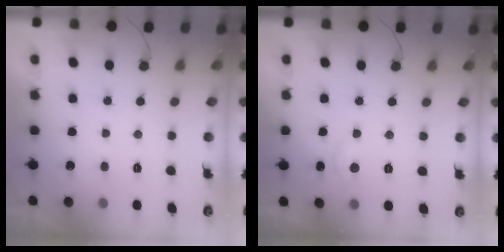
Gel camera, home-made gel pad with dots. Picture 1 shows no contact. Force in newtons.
{"total": 5.9, "press": 5.8, "slide": 0.8}